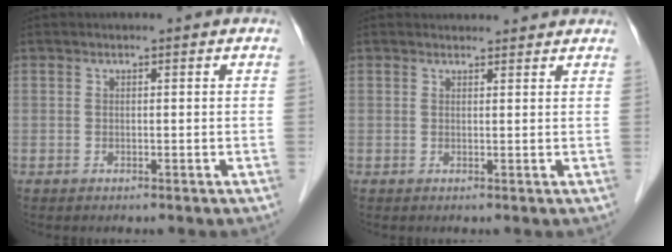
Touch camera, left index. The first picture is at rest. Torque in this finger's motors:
{"motor_torque": [-0.79, -0.83, 0.01, 0.00]}